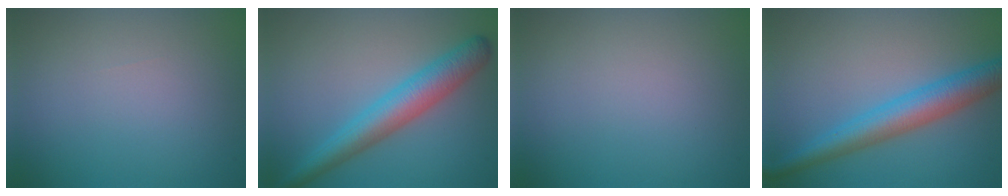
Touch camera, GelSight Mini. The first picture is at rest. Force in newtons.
{"total": 5.1, "press": 5.1, "slide": 0.1}
{"total": 0.0}
{"total": 5.2, "press": 5.2, "slide": 0.1}